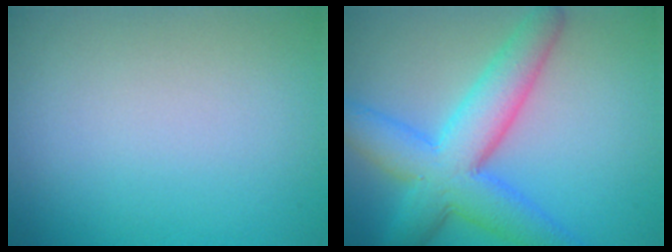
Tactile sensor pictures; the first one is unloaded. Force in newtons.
{"total": 7.9, "press": 7.9, "slide": 0.1}